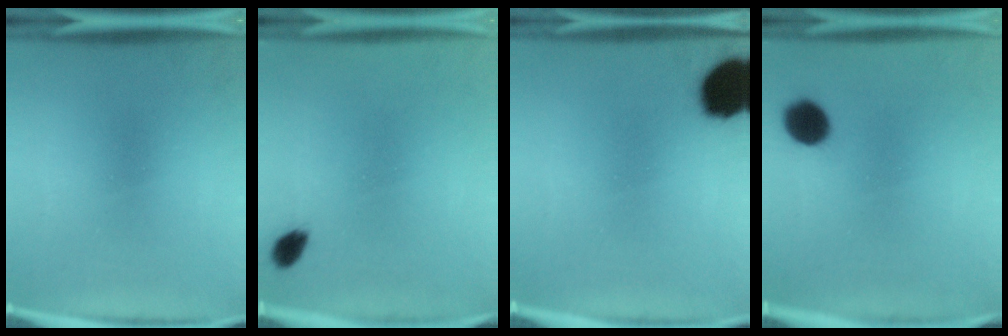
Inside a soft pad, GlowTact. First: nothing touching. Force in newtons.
{"total": 2.6}
{"total": 13.5}
{"total": 6.7}